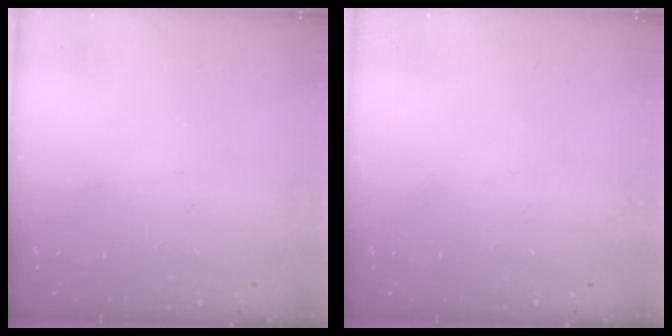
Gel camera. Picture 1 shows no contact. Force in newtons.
{"total": 0.0}